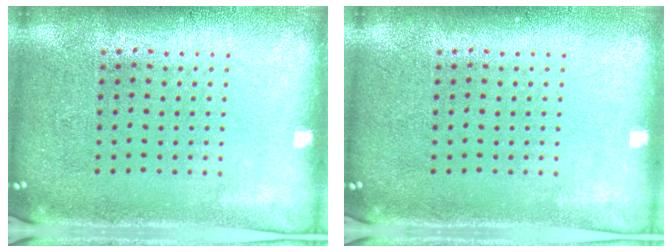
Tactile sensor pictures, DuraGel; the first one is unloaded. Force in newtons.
{"total": 0.0}